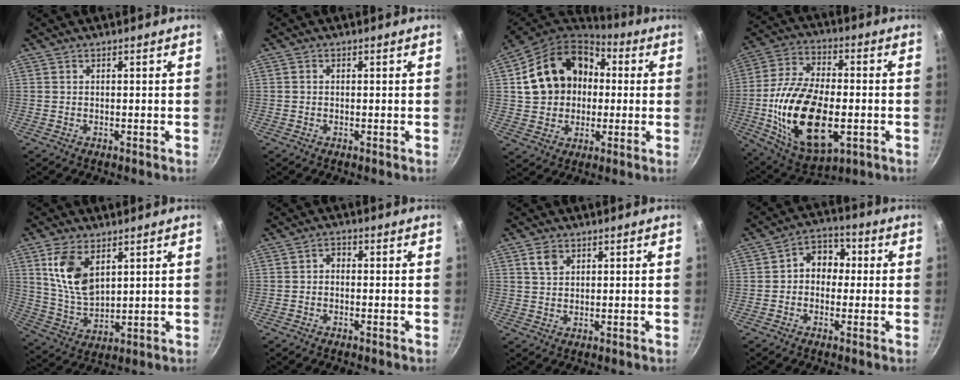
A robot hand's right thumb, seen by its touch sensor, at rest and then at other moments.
{"total": 0.5, "force": [-0.1, 0.5, 0.2], "torque": [-0.005, 0.003, -0.001]}
{"total": 18.9, "force": [2.6, 15.3, 10.8], "torque": [-0.172, 0.040, 0.046]}
{"total": 23.1, "force": [-4.1, 12.2, 19.2], "torque": [-0.356, 0.013, -0.066]}
{"total": 11.3, "force": [4.6, 6.3, 8.1], "torque": [-0.145, -0.030, 0.099]}
{"total": 1.8, "force": [-0.5, 1.3, 1.1], "torque": [-0.020, 0.013, -0.013]}
{"total": 3.2, "force": [1.5, 2.2, 1.7], "torque": [-0.022, 0.000, 0.028]}
{"total": 7.4, "force": [0.3, 6.0, 4.2], "torque": [-0.020, 0.019, -0.015]}